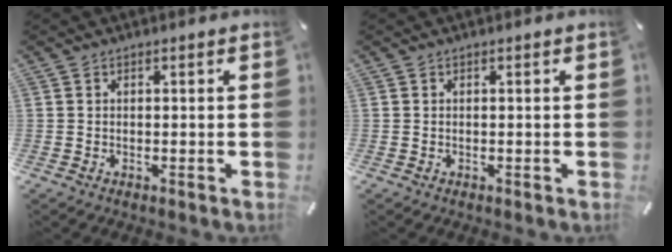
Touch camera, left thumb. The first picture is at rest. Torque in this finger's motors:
{"motor_torque": [0.00, 0.00, 0.00, 0.00, 0.00]}